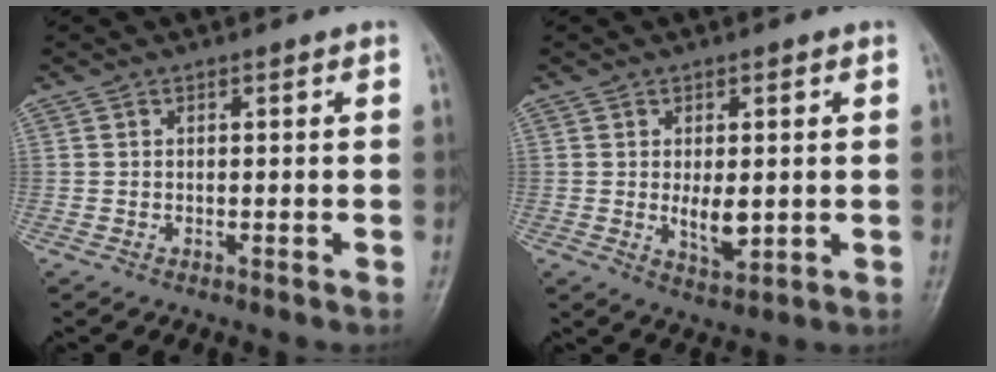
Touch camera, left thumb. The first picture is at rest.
{"total": 5.6, "force": [0.0, 2.7, 4.9], "torque": [-0.068, -0.014, 0.007]}